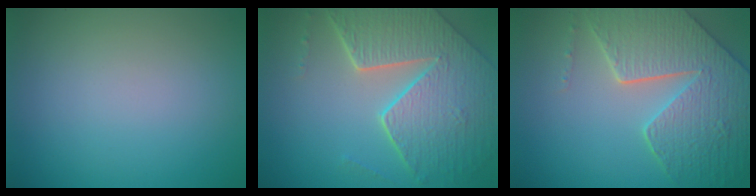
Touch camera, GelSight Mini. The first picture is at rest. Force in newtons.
{"total": 8.2, "press": 5.8, "slide": 5.8}
{"total": 8.3, "press": 6.1, "slide": 5.7}